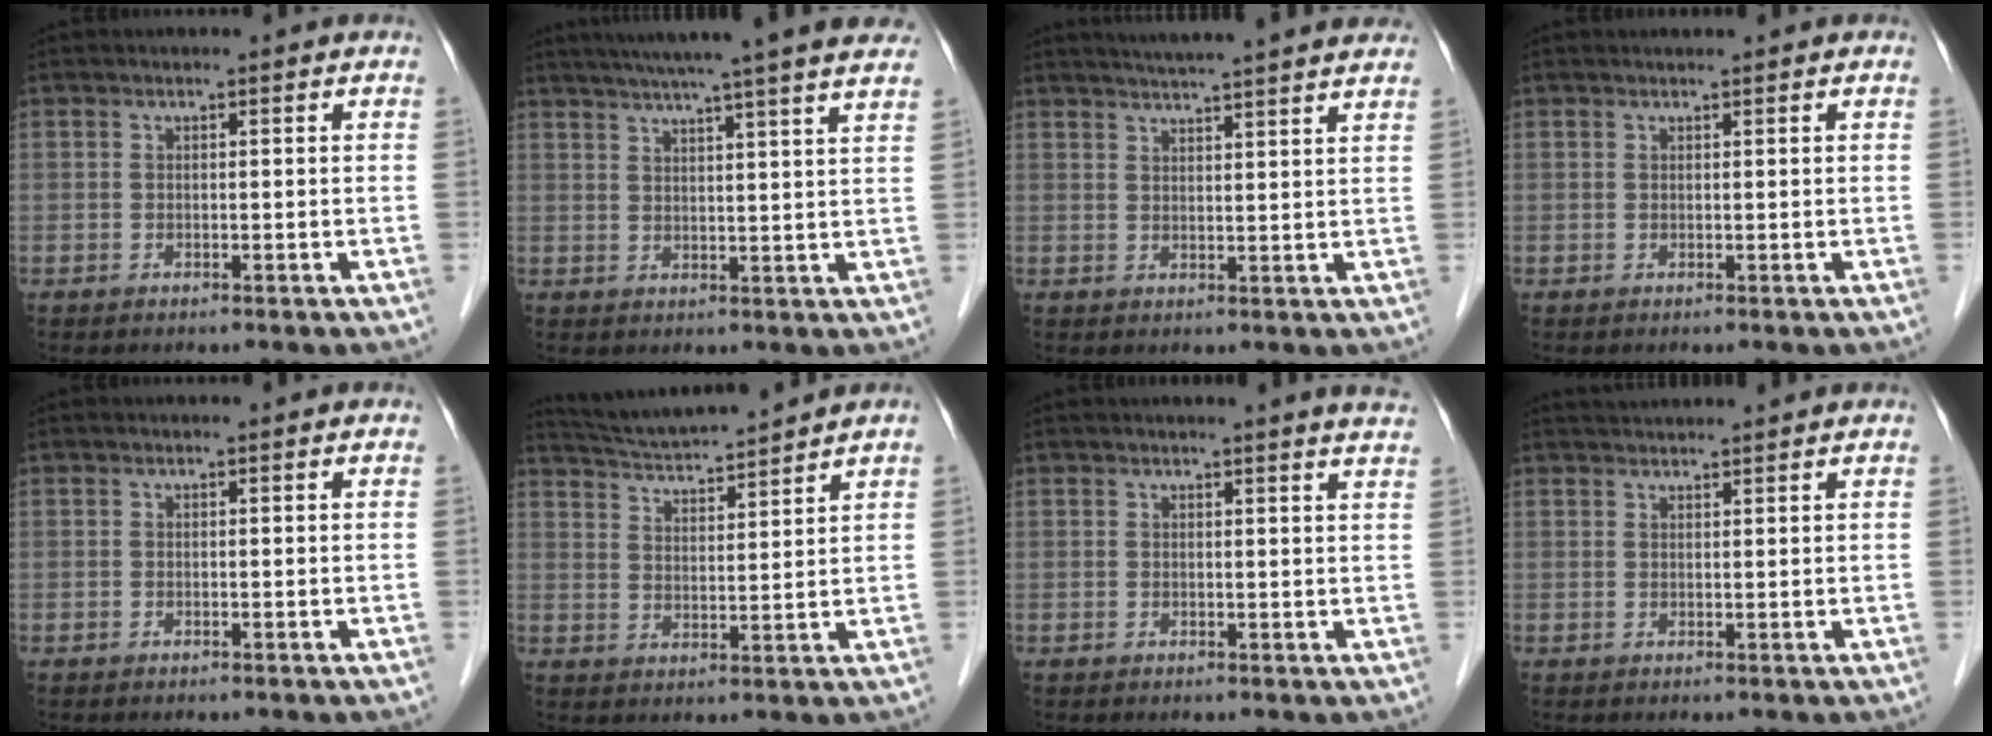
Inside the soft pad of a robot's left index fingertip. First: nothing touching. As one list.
[{"total": 19.5, "force": [16.7, -0.6, 10.2], "torque": [-0.164, 0.010, 0.210]}, {"total": 14.6, "force": [13.1, 0.1, 6.4], "torque": [-0.102, 0.014, 0.163]}, {"total": 0.7, "force": [0.7, 0.0, 0.2], "torque": [-0.007, 0.007, 0.012]}, {"total": 0.0}, {"total": 9.6, "force": [9.1, -0.6, 3.0], "torque": [-0.061, 0.015, 0.158]}, {"total": 6.1, "force": [5.7, -0.5, 2.1], "torque": [-0.021, -0.005, 0.042]}, {"total": 3.8, "force": [3.7, -0.4, 0.7], "torque": [-0.009, 0.029, 0.060]}]